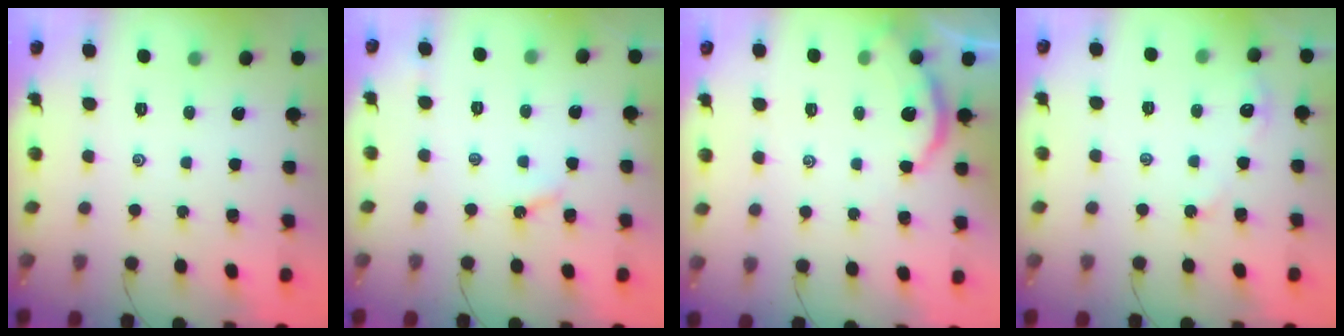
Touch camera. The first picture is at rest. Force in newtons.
{"total": 3.5, "press": 3.5, "slide": 0.3}
{"total": 4.3, "press": 4.3, "slide": 0.4}
{"total": 2.8, "press": 2.8, "slide": 0.4}